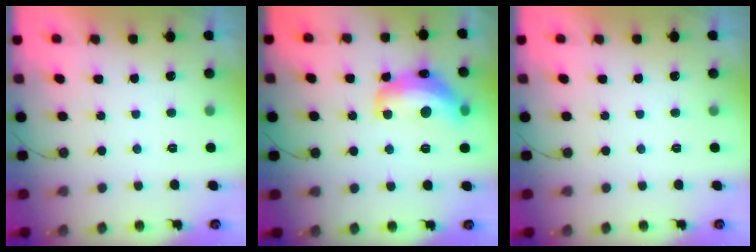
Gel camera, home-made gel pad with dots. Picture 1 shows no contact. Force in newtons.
{"total": 15.3, "press": 15.3, "slide": 1.1}
{"total": 0.0}